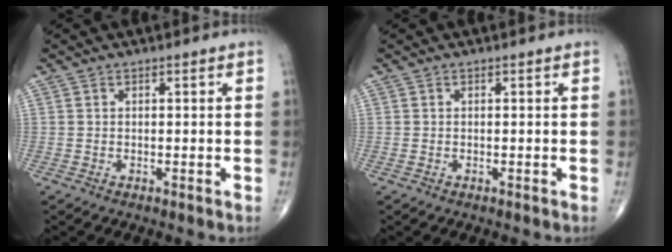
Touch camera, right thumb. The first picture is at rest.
{"total": 0.0}